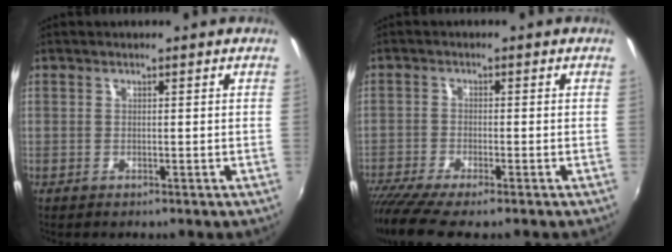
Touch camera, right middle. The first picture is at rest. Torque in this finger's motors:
{"motor_torque": [1.11, -1.03, 0.39, 0.14]}